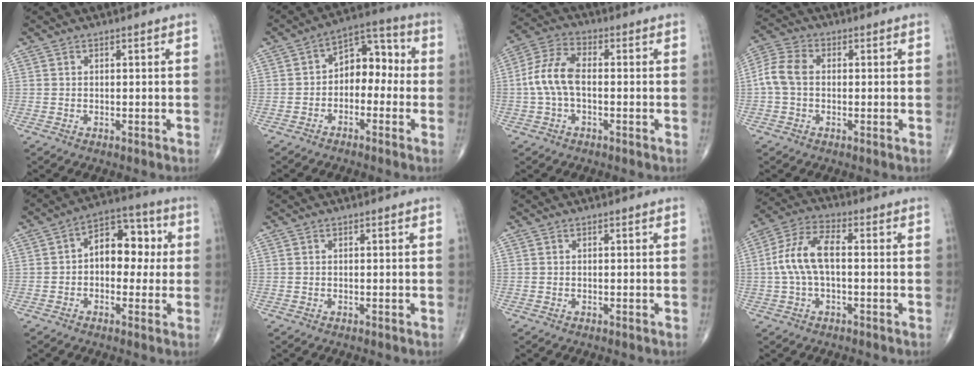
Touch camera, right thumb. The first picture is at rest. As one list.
[{"total": 8.7, "force": [-1.0, 6.0, 6.2], "torque": [-0.055, 0.045, -0.035]}, {"total": 8.7, "force": [-0.7, 4.7, 7.3], "torque": [-0.162, 0.028, -0.019]}, {"total": 6.4, "force": [-0.1, 4.5, 4.5], "torque": [-0.100, 0.020, -0.010]}, {"total": 10.6, "force": [0.7, 7.0, 7.9], "torque": [-0.075, 0.031, -0.001]}, {"total": 0.0}, {"total": 0.0}, {"total": 9.7, "force": [0.0, 4.6, 8.6], "torque": [-0.187, 0.031, -0.003]}]